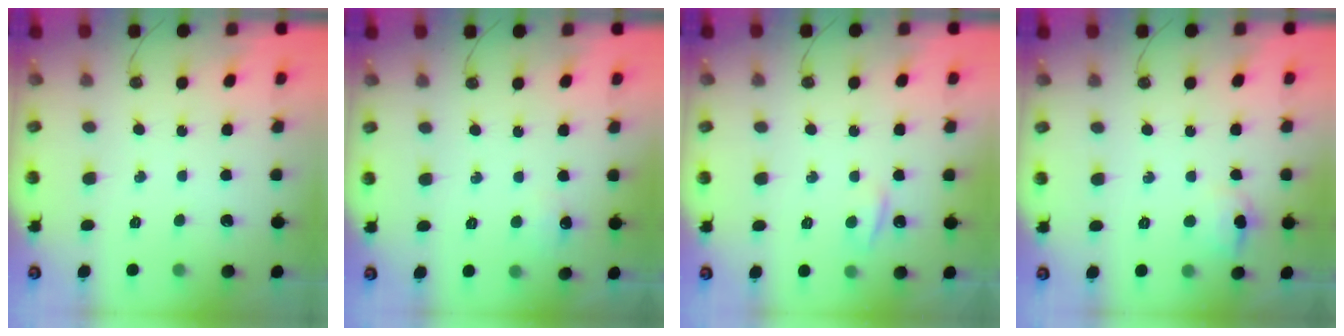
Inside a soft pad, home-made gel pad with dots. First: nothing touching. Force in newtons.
{"total": 5.2, "press": 5.1, "slide": 0.7}
{"total": 3.7, "press": 3.6, "slide": 0.6}
{"total": 5.2, "press": 4.9, "slide": 1.6}